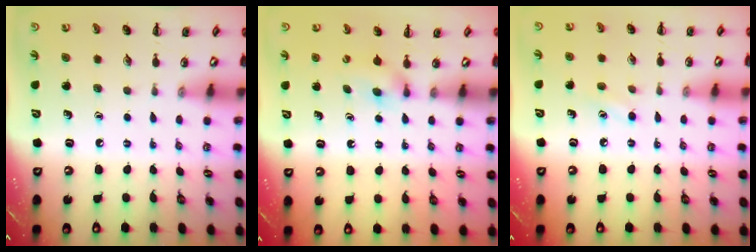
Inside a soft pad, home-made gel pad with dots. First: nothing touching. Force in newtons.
{"total": 4.9, "press": 4.7, "slide": 1.4}
{"total": 2.4, "press": 2.3, "slide": 0.8}